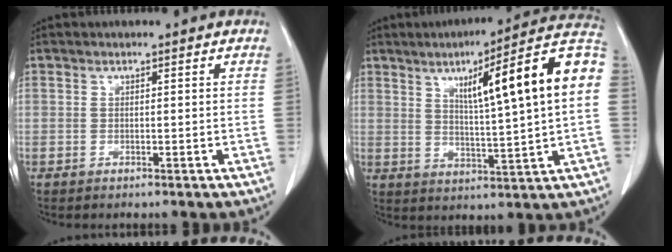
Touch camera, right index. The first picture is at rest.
{"total": 18.4, "force": [4.4, 0.4, 17.8], "torque": [-0.245, 0.026, 0.055]}